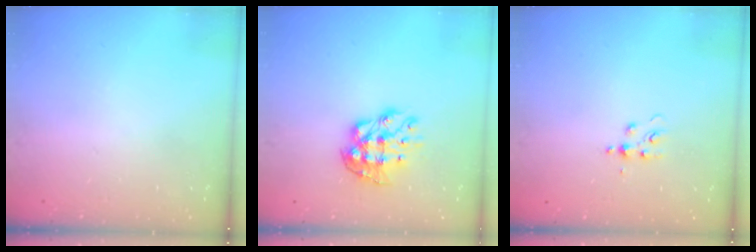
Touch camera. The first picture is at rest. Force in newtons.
{"total": 8.7, "press": 8.7, "slide": 0.8}
{"total": 4.8, "press": 4.8, "slide": 0.6}